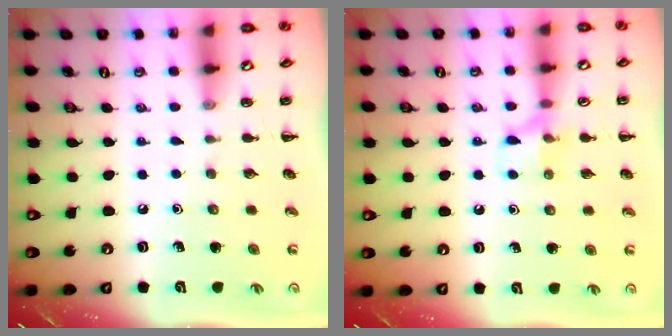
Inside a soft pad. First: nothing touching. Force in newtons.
{"total": 7.4, "press": 7.4, "slide": 0.8}